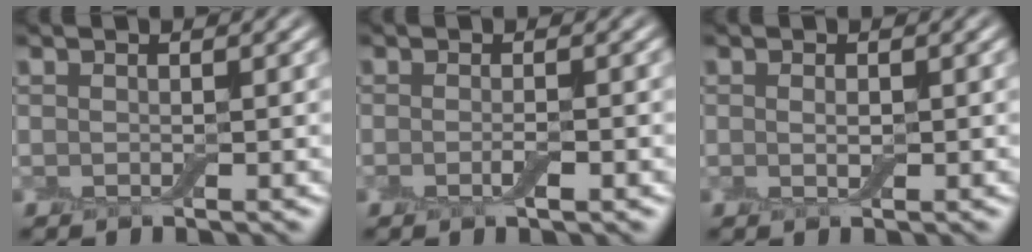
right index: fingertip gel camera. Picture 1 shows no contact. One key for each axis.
{"total": 1.5, "fx": -0.5, "fy": 0.3, "fz": 1.4, "tx": -0.025, "ty": -0.005, "tz": -0.012}
{"total": 0.9, "fx": 0.1, "fy": 0.4, "fz": 0.8, "tx": -0.018, "ty": -0.001, "tz": 0.001}